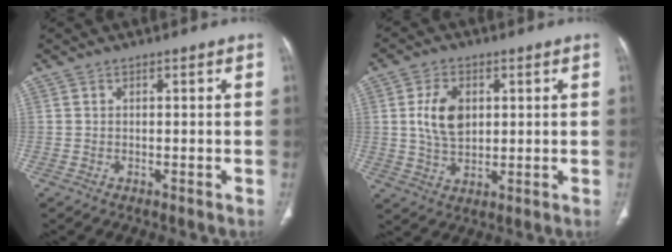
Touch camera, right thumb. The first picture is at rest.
{"total": 8.3, "force": [1.7, 5.4, 6.1], "torque": [-0.103, -0.007, 0.035]}